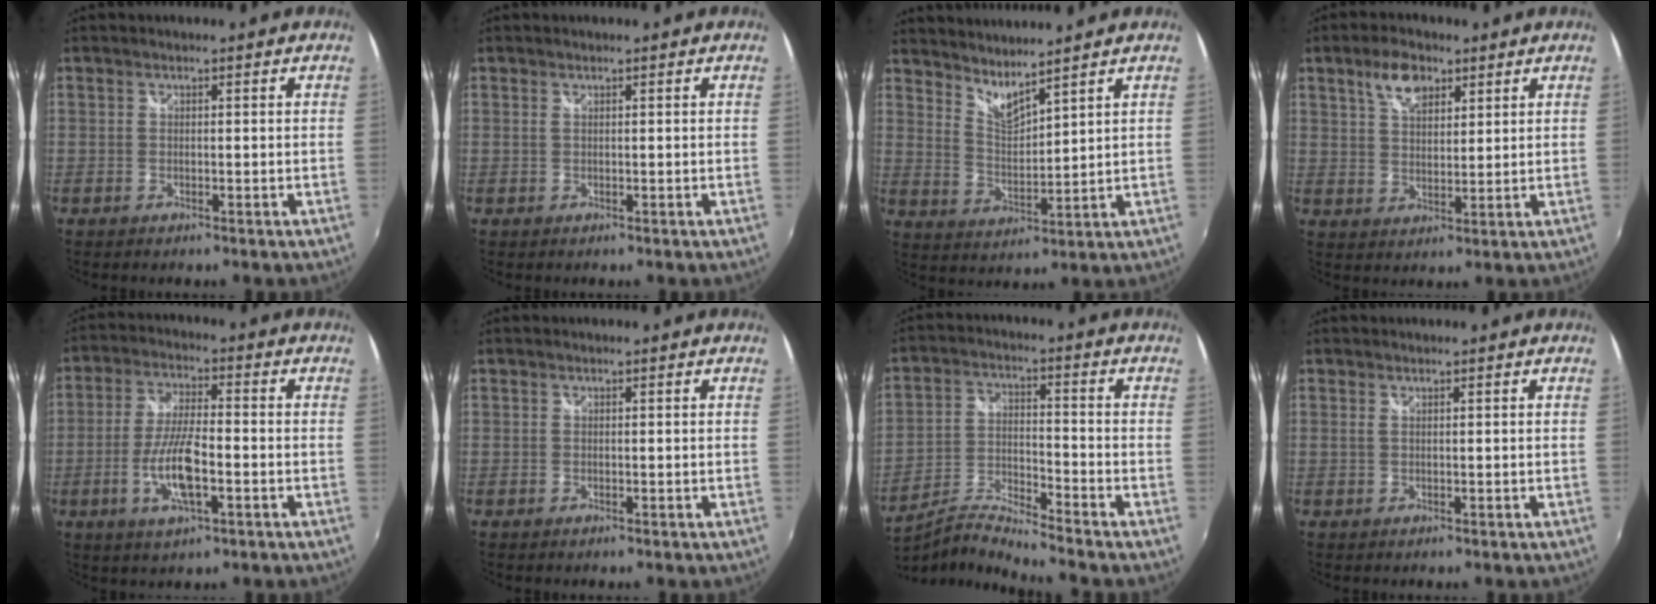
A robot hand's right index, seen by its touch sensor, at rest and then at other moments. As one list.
[{"total": 0.0}, {"total": 6.1, "force": [5.6, 0.3, 2.5], "torque": [-0.042, -0.013, 0.102]}, {"total": 6.8, "force": [4.0, 3.5, 4.2], "torque": [-0.073, 0.012, 0.071]}, {"total": 12.4, "force": [-3.4, 3.3, 11.4], "torque": [-0.234, -0.009, -0.068]}, {"total": 0.0}, {"total": 8.0, "force": [-7.6, -1.4, 2.1], "torque": [-0.048, 0.004, -0.152]}, {"total": 0.0}]